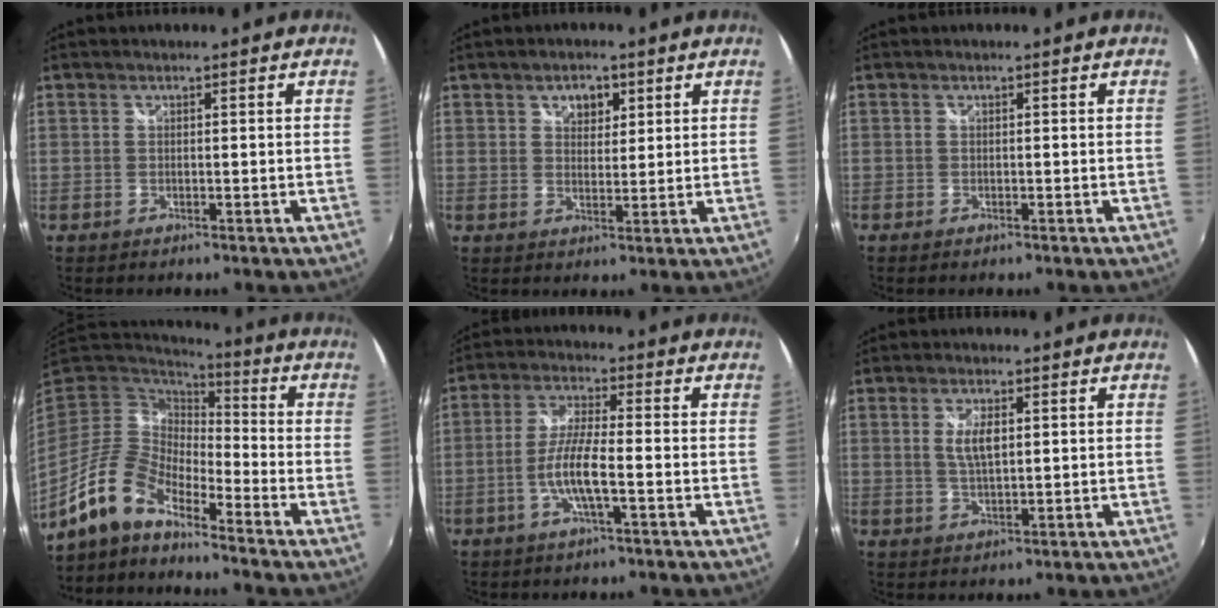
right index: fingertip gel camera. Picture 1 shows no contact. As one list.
[{"total": 3.9, "force": [1.9, 2.8, 2.0], "torque": [-0.023, 0.008, 0.032]}, {"total": 0.6, "force": [-0.4, 0.4, 0.2], "torque": [-0.005, -0.004, -0.010]}, {"total": 10.7, "force": [-8.3, 3.2, 5.9], "torque": [-0.117, 0.004, -0.170]}, {"total": 7.3, "force": [-2.5, 0.8, 6.8], "torque": [-0.139, -0.002, -0.049]}, {"total": 4.4, "force": [1.0, 1.6, 4.0], "torque": [-0.076, -0.002, 0.018]}]